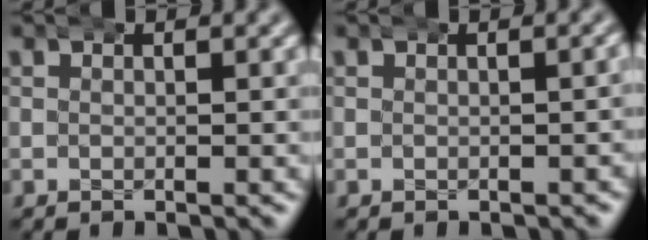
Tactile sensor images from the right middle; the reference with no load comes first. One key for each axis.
{"total": 1.0, "fx": -0.1, "fy": 0.5, "fz": 0.8, "tx": -0.005, "ty": 0.009, "tz": -0.005}